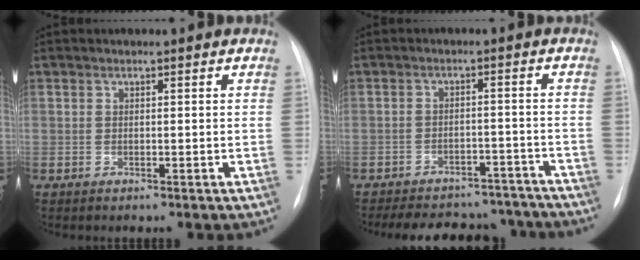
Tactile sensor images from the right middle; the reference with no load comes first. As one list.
[{"total": 17.1, "force": [-15.2, 6.3, 5.0], "torque": [-0.105, 0.013, -0.193]}]